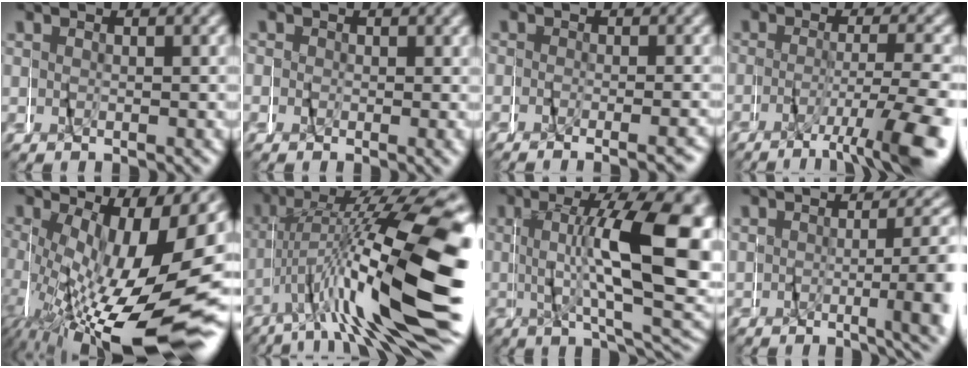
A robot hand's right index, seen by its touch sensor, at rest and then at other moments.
{"total": 1.0, "force": [0.3, 1.0, 0.2], "torque": [0.004, -0.003, 0.002]}
{"total": 1.6, "force": [-1.5, -0.1, 0.5], "torque": [-0.005, -0.004, -0.026]}
{"total": 6.5, "force": [-4.0, 1.3, 5.0], "torque": [-0.066, -0.013, -0.060]}
{"total": 14.5, "force": [-3.8, 5.7, 12.7], "torque": [-0.209, -0.038, -0.031]}
{"total": 13.3, "force": [-2.7, 3.5, 12.5], "torque": [-0.191, 0.005, -0.031]}
{"total": 13.9, "force": [2.0, 4.8, 12.9], "torque": [-0.168, 0.019, 0.030]}
{"total": 4.6, "force": [-0.6, 0.5, 4.6], "torque": [-0.039, 0.007, -0.007]}